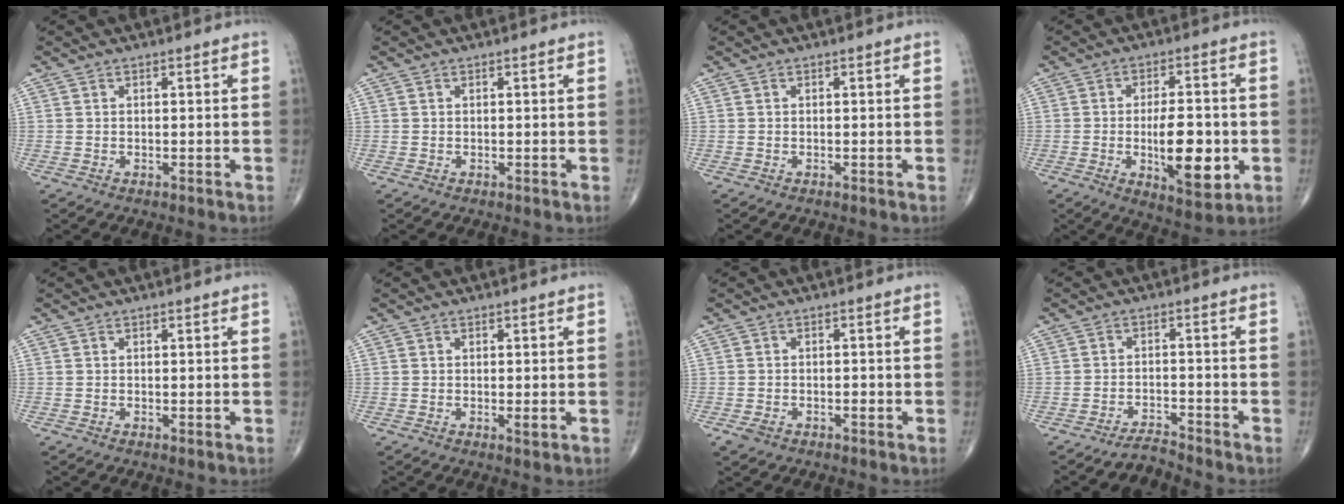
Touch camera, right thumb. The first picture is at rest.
{"total": 0.0}
{"total": 0.0}
{"total": 13.0, "force": [-2.4, 5.3, 11.6], "torque": [-0.163, 0.000, -0.026]}
{"total": 0.0}
{"total": 1.2, "force": [-0.2, 0.3, 1.2], "torque": [-0.019, -0.005, -0.004]}
{"total": 2.4, "force": [-1.1, 1.6, 1.4], "torque": [-0.024, 0.007, -0.013]}
{"total": 3.5, "force": [-3.5, -0.3, -0.1], "torque": [-0.003, 0.023, -0.064]}